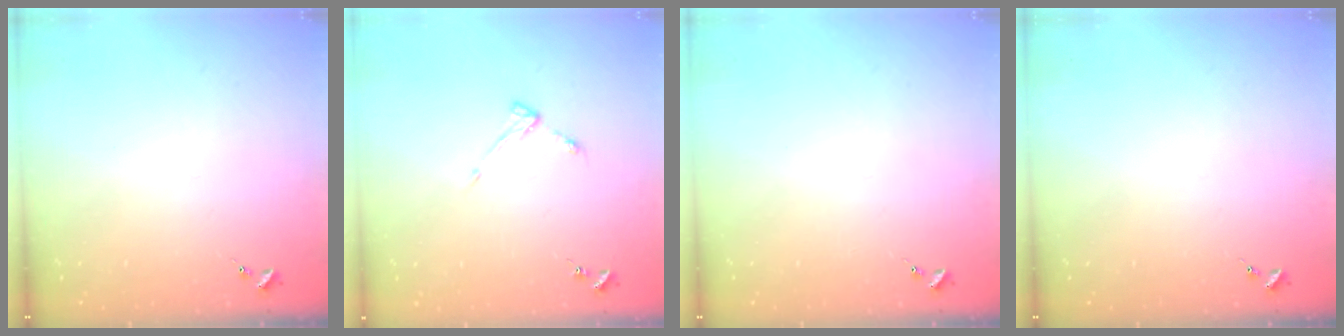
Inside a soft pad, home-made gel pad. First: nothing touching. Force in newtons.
{"total": 3.9, "press": 3.9, "slide": 0.6}
{"total": 0.0}
{"total": 0.0}